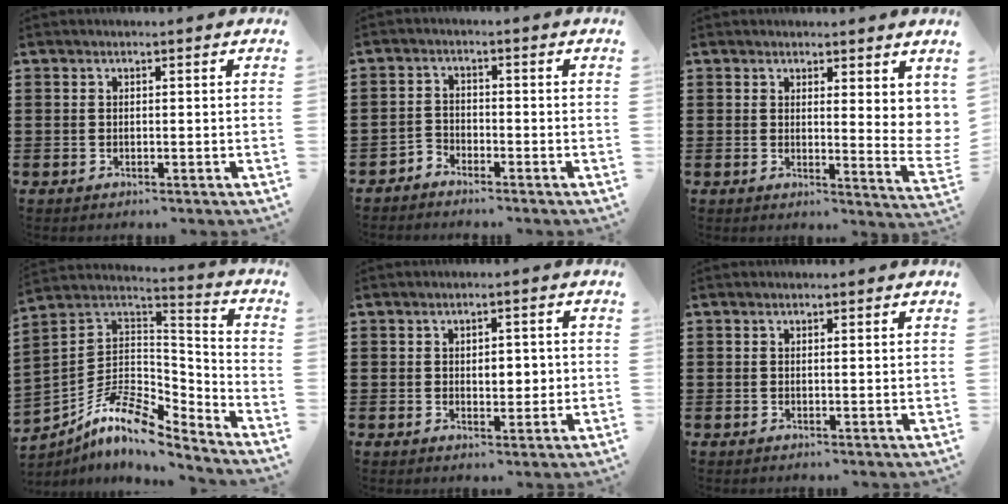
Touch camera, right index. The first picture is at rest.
{"total": 2.2, "force": [-2.1, 0.5, -0.1], "torque": [-0.007, 0.004, -0.047]}
{"total": 3.3, "force": [2.3, 0.8, 2.2], "torque": [-0.037, -0.012, 0.038]}
{"total": 9.7, "force": [-7.1, 3.4, 5.8], "torque": [-0.124, 0.003, -0.140]}
{"total": 3.3, "force": [0.1, 1.9, 2.7], "torque": [-0.039, 0.002, -0.005]}
{"total": 0.5, "force": [0.2, 0.0, 0.5], "torque": [-0.009, -0.001, 0.004]}